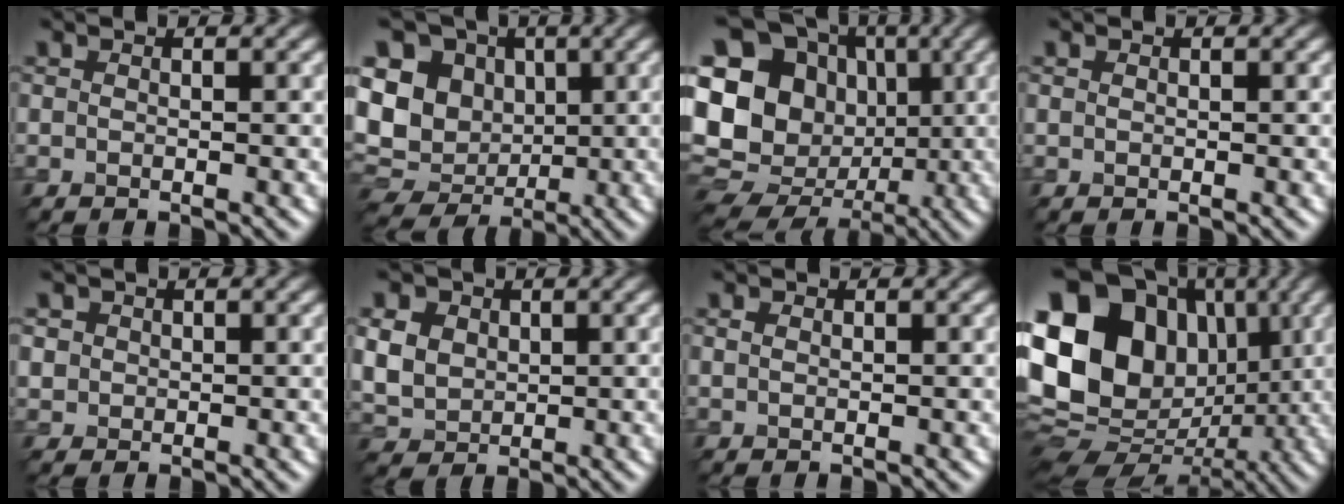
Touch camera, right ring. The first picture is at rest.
{"total": 12.8, "force": [1.2, 10.7, 6.9], "torque": [-0.135, 0.008, -0.003]}
{"total": 22.2, "force": [-0.6, 20.0, 9.8], "torque": [-0.219, 0.017, -0.045]}
{"total": 0.0}
{"total": 1.6, "force": [0.4, 1.5, 0.4], "torque": [-0.014, -0.004, 0.015]}
{"total": 7.1, "force": [1.8, 5.7, 3.8], "torque": [-0.103, 0.022, 0.026]}
{"total": 0.6, "force": [0.1, 0.5, 0.4], "torque": [-0.011, -0.003, -0.001]}
{"total": 18.1, "force": [2.6, 14.5, 10.5], "torque": [-0.217, 0.026, 0.026]}